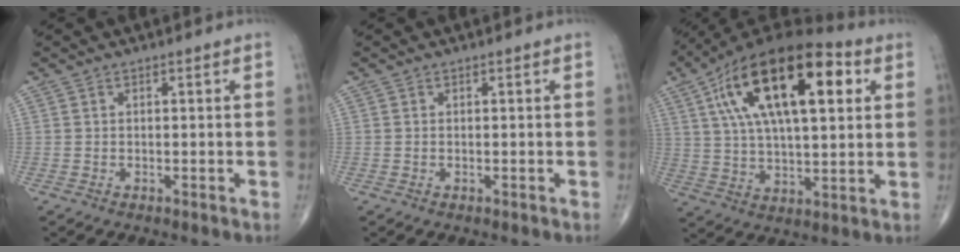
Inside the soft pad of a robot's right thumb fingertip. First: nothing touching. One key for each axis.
{"total": 0.0}
{"total": 24.2, "fx": 8.4, "fy": 10.4, "fz": 20.2, "tx": -0.345, "ty": 0.008, "tz": 0.135}